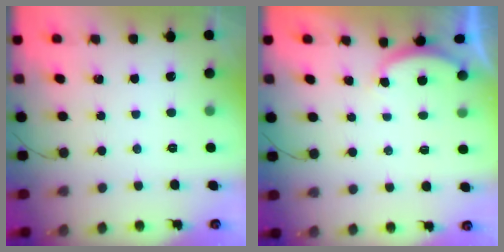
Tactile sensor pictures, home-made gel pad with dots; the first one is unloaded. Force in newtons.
{"total": 2.9, "press": 2.8, "slide": 0.6}